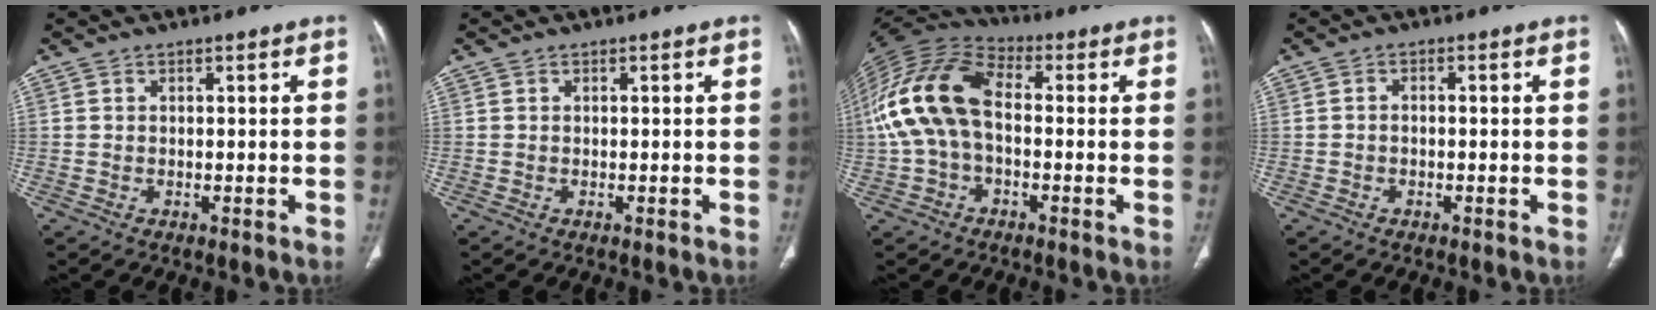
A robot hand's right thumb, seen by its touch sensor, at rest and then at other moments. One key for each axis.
{"total": 0.0}
{"total": 15.7, "fx": -0.2, "fy": 9.6, "fz": 12.4, "tx": -0.258, "ty": 0.038, "tz": -0.014}
{"total": 1.0, "fx": -0.3, "fy": 0.6, "fz": 0.7, "tx": -0.012, "ty": 0.005, "tz": -0.008}